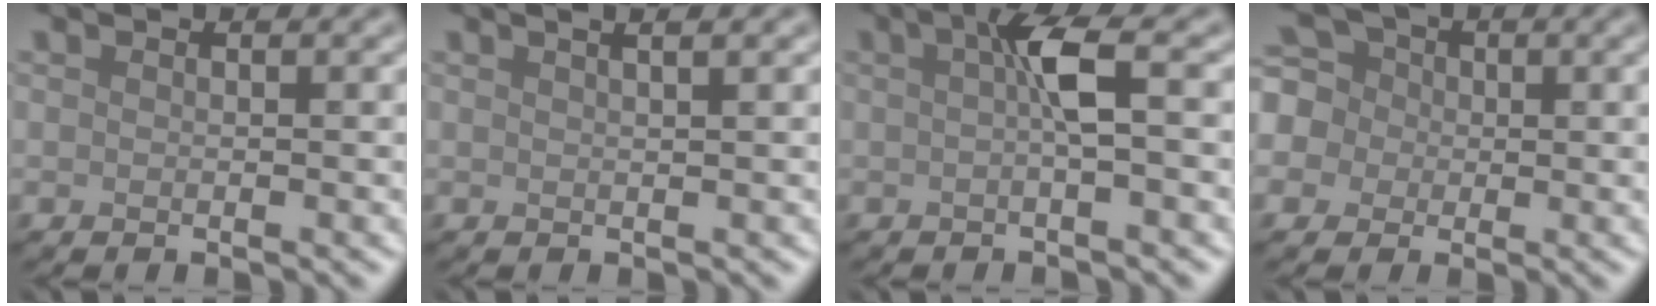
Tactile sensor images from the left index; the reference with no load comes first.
{"total": 4.3, "force": [2.3, 2.0, 3.0], "torque": [-0.010, 0.033, -0.006]}
{"total": 3.2, "force": [0.3, 0.3, 3.2], "torque": [-0.058, 0.004, 0.002]}
{"total": 6.8, "force": [0.4, 6.3, 2.6], "torque": [-0.064, 0.042, -0.035]}